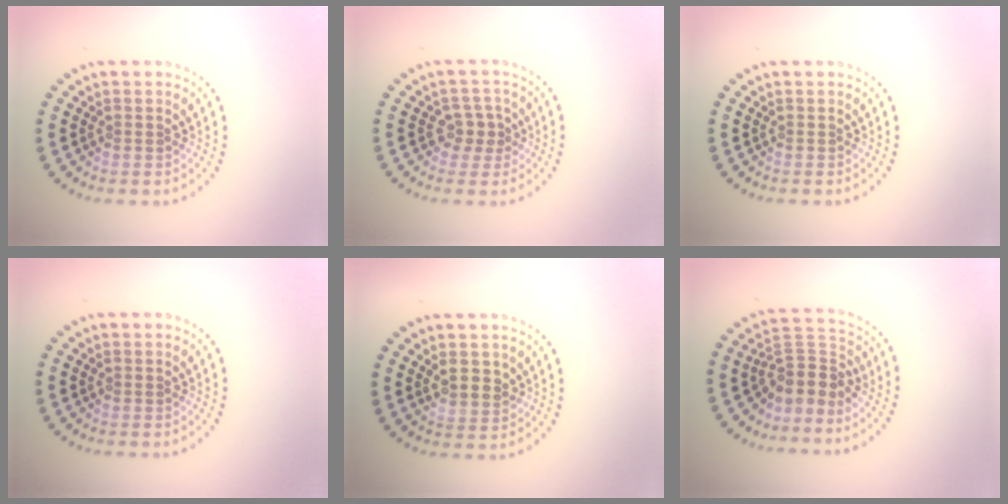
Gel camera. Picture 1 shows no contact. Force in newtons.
{"total": 2.0, "press": 1.8, "slide": 0.9}
{"total": 0.0}
{"total": 0.0}
{"total": 1.6, "press": 1.5, "slide": 0.5}
{"total": 3.5, "press": 2.4, "slide": 2.5}